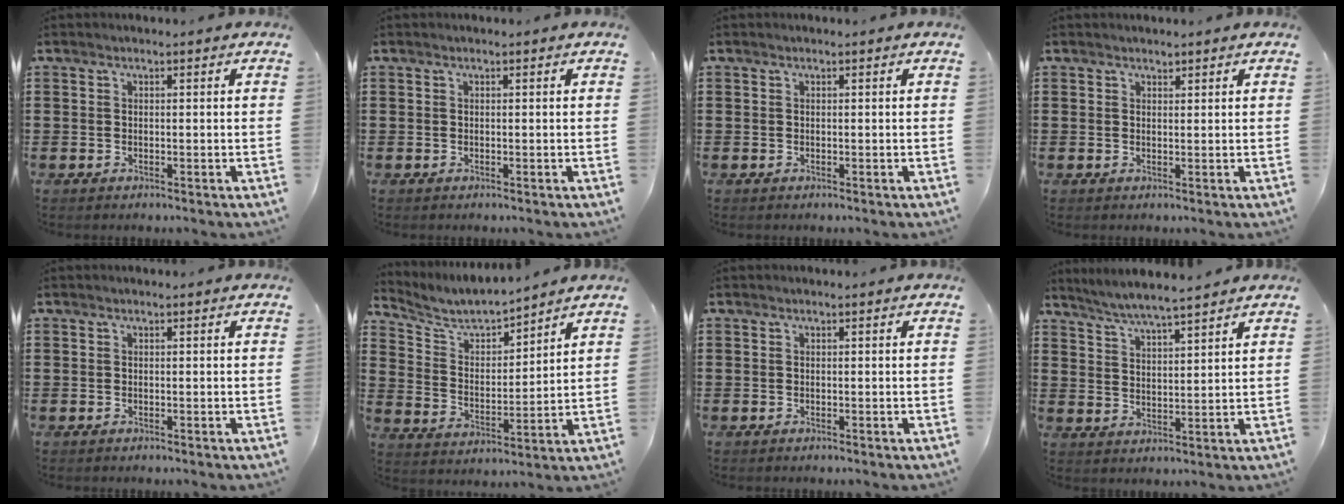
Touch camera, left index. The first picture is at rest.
{"total": 0.0}
{"total": 0.0}
{"total": 1.0, "force": [0.9, 0.3, 0.1], "torque": [-0.004, -0.001, 0.019]}
{"total": 0.0}
{"total": 5.9, "force": [5.5, 1.2, 1.8], "torque": [-0.065, -0.035, 0.091]}
{"total": 0.0}
{"total": 4.7, "force": [4.5, -0.4, 1.4], "torque": [-0.043, -0.019, 0.078]}